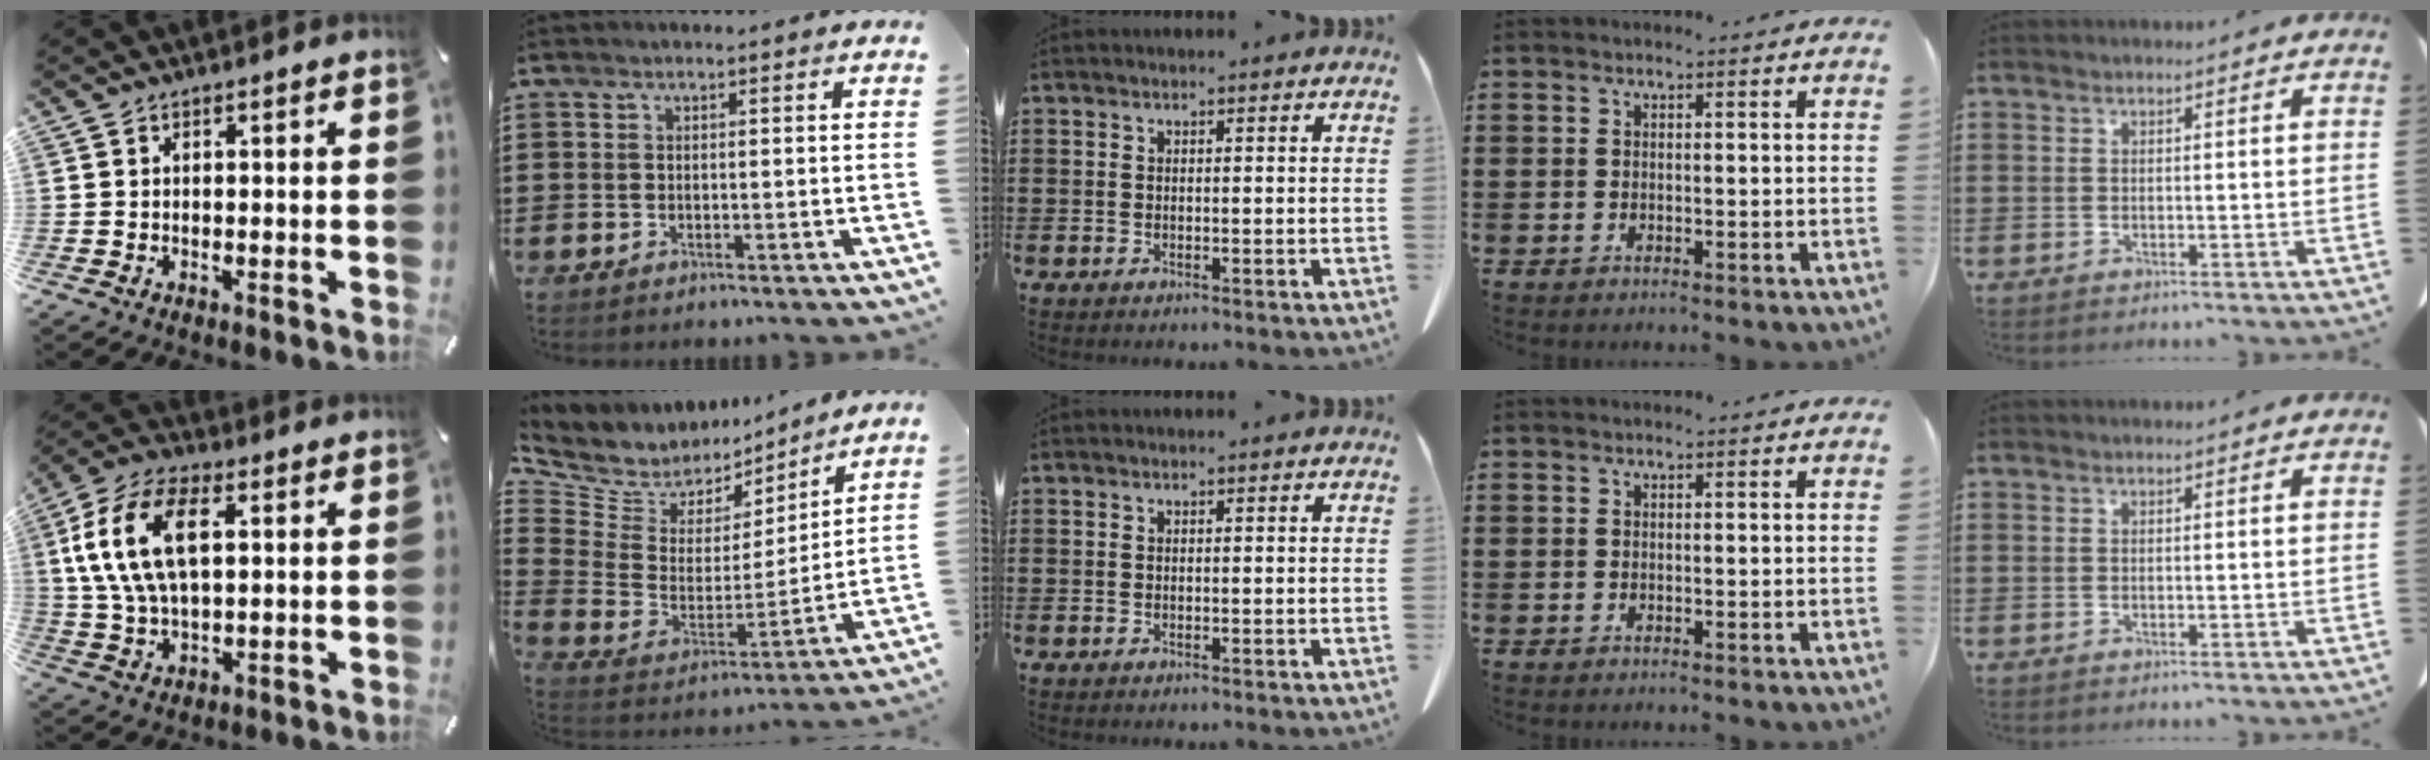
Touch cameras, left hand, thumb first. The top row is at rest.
{"thumb": {"total": 14.7, "force": [4.1, 8.1, 11.6], "torque": [-0.271, 0.003, 0.067]}, "index": {"total": 7.0, "force": [5.4, 4.4, 0.8], "torque": [-0.068, -0.047, 0.098]}}